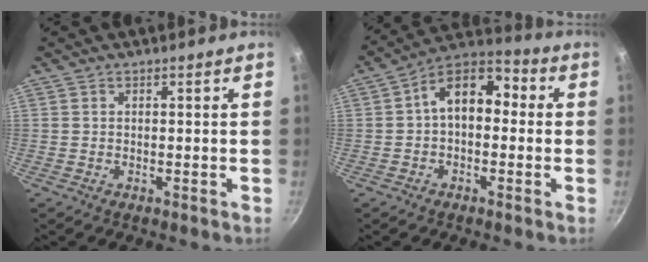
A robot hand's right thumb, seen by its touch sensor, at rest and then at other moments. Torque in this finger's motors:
{"motor_torque": [0.43, 2.06, 1.14, -0.02, 0.05]}